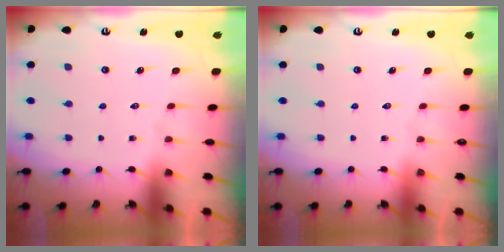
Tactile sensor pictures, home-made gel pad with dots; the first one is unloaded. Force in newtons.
{"total": 0.0}